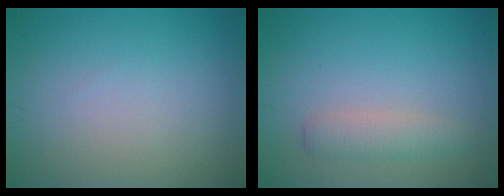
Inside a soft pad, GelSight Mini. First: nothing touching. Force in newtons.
{"total": 2.0, "press": 2.0, "slide": 0.2}